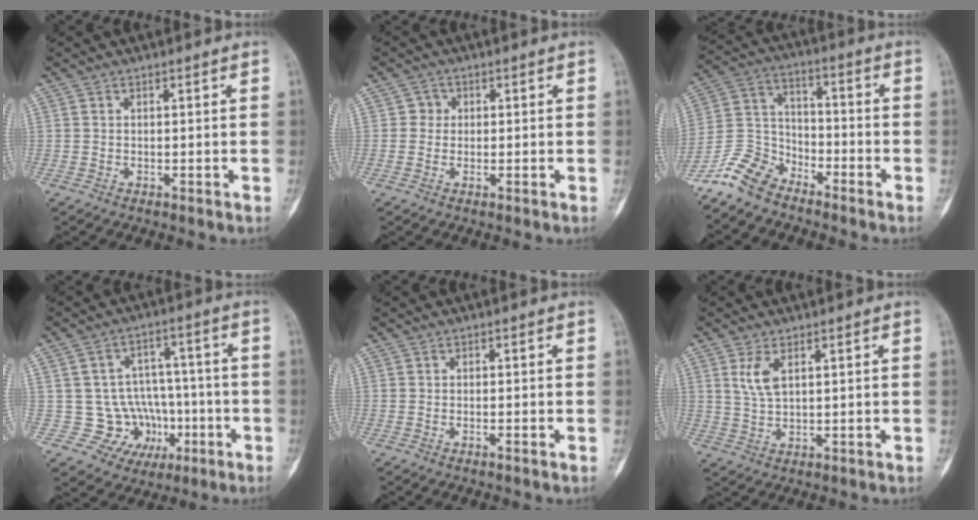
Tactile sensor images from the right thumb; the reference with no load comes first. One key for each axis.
{"total": 1.9, "fx": 0.2, "fy": 1.9, "fz": 0.4, "tx": 0.007, "ty": 0.005, "tz": -0.002}
{"total": 9.6, "fx": -7.9, "fy": 4.6, "fz": 2.8, "tx": -0.049, "ty": 0.058, "tz": -0.168}
{"total": 11.6, "fx": -2.4, "fy": 10.9, "fz": 3.2, "tx": 0.009, "ty": 0.045, "tz": -0.024}
{"total": 0.6, "fx": -0.4, "fy": 0.0, "fz": 0.4, "tx": -0.010, "ty": 0.001, "tz": -0.005}
{"total": 4.1, "fx": 1.7, "fy": 1.6, "fz": 3.4, "tx": -0.071, "ty": -0.007, "tz": 0.042}